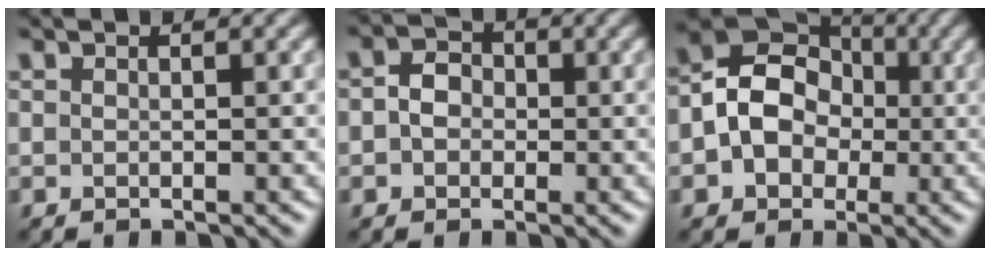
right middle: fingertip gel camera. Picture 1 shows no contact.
{"total": 2.7, "force": [-0.1, 2.3, 1.4], "torque": [-0.022, 0.004, -0.012]}
{"total": 7.9, "force": [-0.2, 6.6, 4.3], "torque": [-0.066, 0.024, -0.023]}